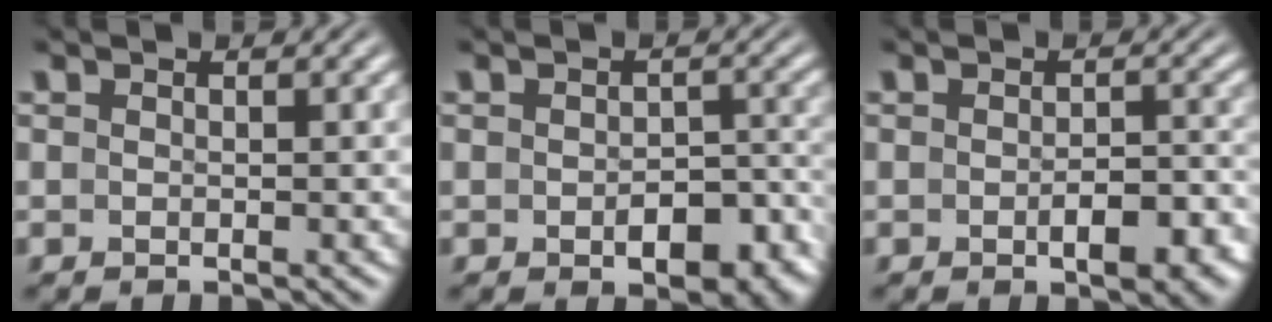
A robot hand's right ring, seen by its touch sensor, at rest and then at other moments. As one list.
[{"total": 4.3, "force": [-2.3, 2.0, 3.0], "torque": [-0.035, -0.011, -0.028]}, {"total": 3.4, "force": [-1.9, 1.4, 2.4], "torque": [-0.028, -0.004, -0.030]}]